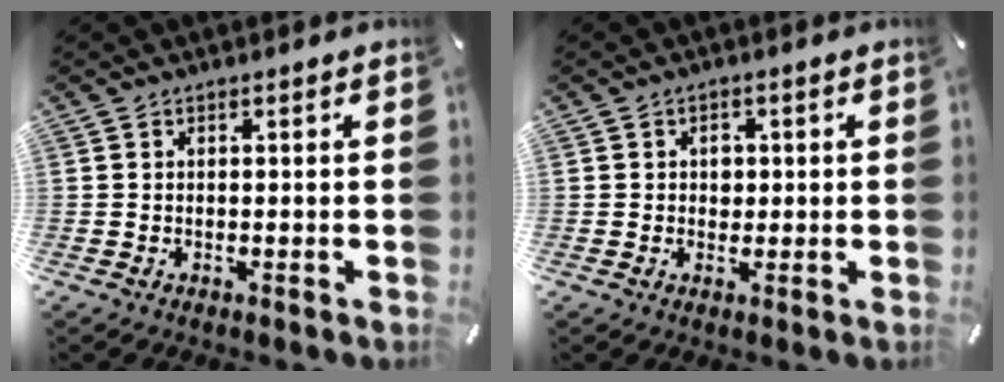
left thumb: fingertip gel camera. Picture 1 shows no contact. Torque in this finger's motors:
{"motor_torque": [0.54, 0.47, 0.02, -0.13, 0.00]}